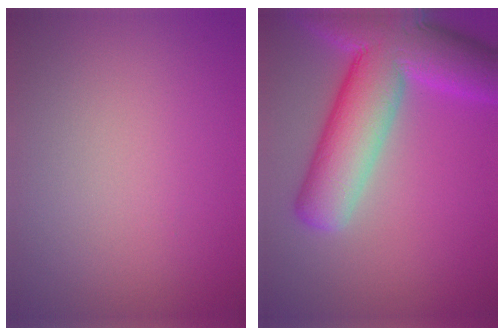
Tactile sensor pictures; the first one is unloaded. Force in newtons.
{"total": 12.0, "press": 12.0, "slide": 0.8}